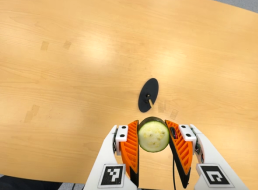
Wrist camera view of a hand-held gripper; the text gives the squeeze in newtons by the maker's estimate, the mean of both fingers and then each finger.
{"total": 8.6, "left": 7.6, "right": 9.7}